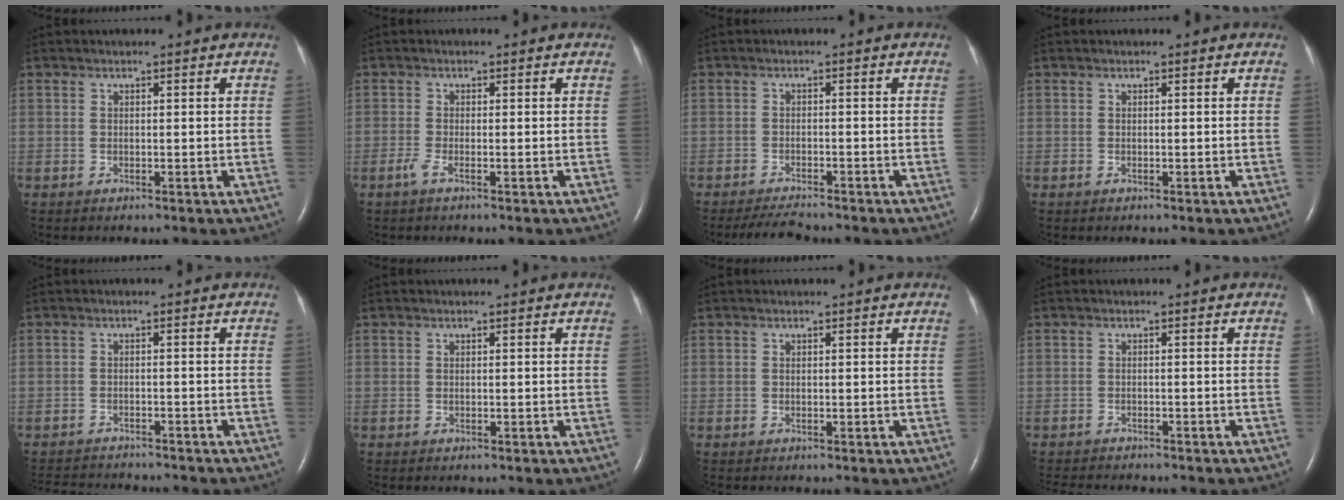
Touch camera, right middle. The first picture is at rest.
{"total": 1.3, "force": [-0.8, 0.0, 1.0], "torque": [-0.028, -0.004, -0.021]}
{"total": 4.1, "force": [-3.8, 0.2, 1.5], "torque": [-0.032, -0.017, -0.065]}
{"total": 0.0}
{"total": 10.0, "force": [-9.5, 1.4, 2.7], "torque": [-0.049, -0.005, -0.131]}
{"total": 0.0}
{"total": 0.0}
{"total": 8.3, "force": [-7.6, 1.4, 3.1], "torque": [-0.044, -0.009, -0.104]}